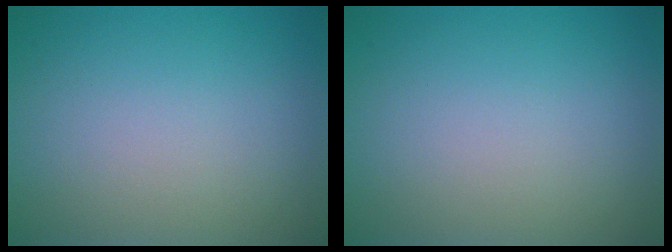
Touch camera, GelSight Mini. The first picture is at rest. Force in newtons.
{"total": 0.0}